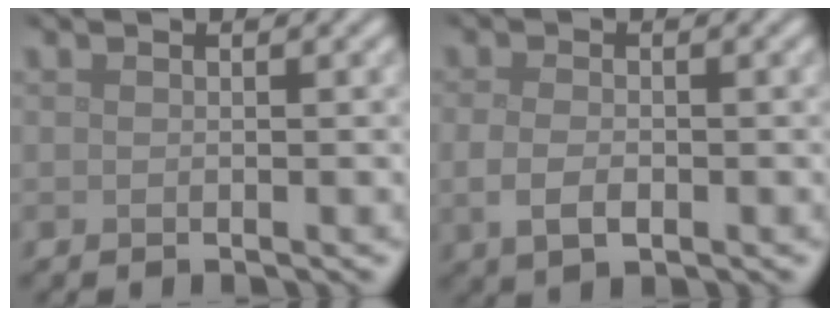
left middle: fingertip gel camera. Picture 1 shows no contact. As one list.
[{"total": 2.4, "force": [-0.5, 1.4, 1.9], "torque": [-0.042, -0.005, -0.008]}]